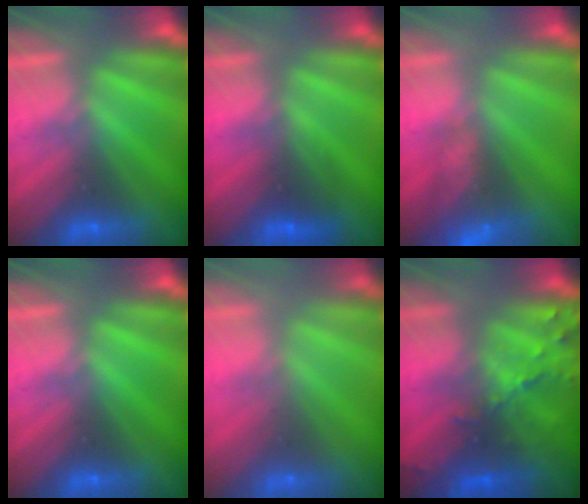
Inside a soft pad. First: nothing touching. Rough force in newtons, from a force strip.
{"total": 2.7}
{"total": 8.8}
{"total": 0.0}
{"total": 2.3}
{"total": 7.5}